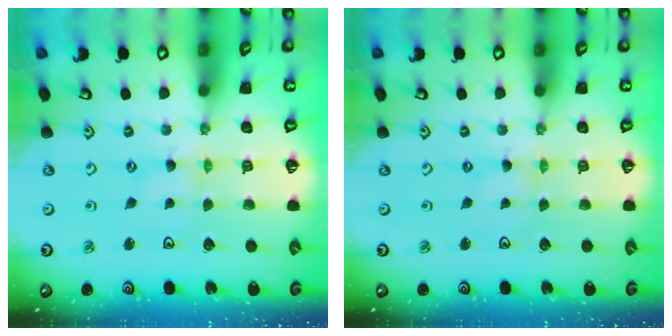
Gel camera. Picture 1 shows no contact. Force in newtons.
{"total": 0.0}